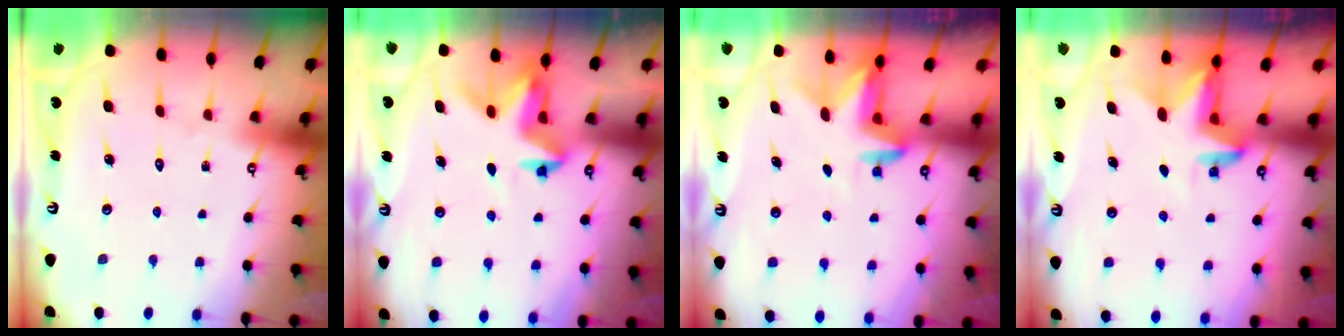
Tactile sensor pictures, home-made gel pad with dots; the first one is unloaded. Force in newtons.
{"total": 3.7, "press": 3.7, "slide": 0.4}
{"total": 2.7, "press": 2.7, "slide": 0.2}
{"total": 3.5, "press": 3.5, "slide": 0.2}